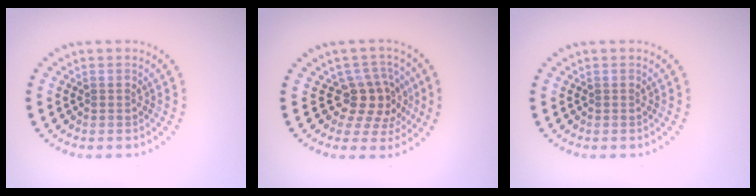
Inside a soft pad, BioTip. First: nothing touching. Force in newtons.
{"total": 3.7, "press": 3.0, "slide": 2.0}
{"total": 0.0}